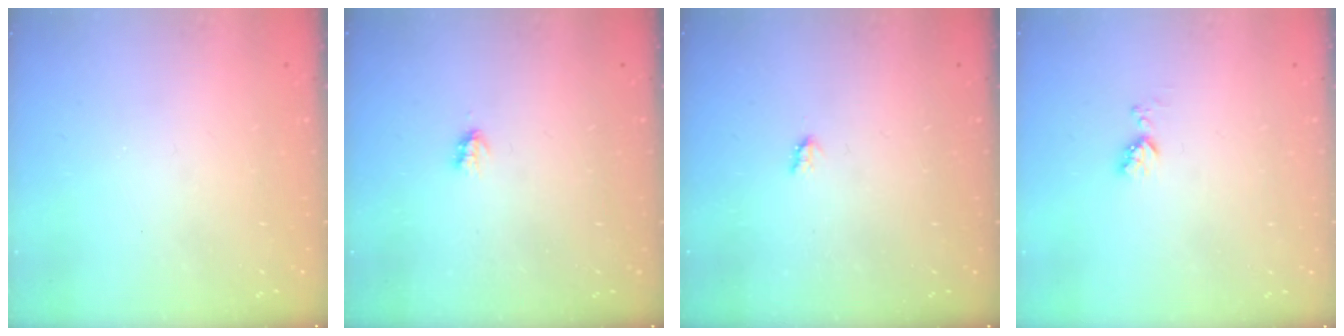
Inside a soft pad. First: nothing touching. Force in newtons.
{"total": 1.7, "press": 1.7, "slide": 0.3}
{"total": 1.9, "press": 1.9, "slide": 0.3}
{"total": 3.7, "press": 3.7, "slide": 0.6}